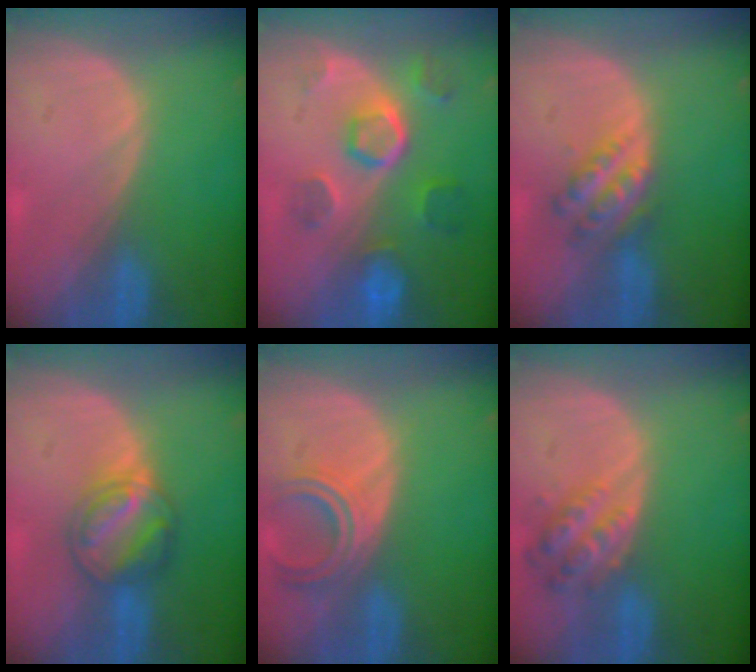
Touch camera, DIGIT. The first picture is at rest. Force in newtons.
{"total": 8.6, "press": 7.7, "slide": 3.9}
{"total": 5.7, "press": 5.0, "slide": 2.6}
{"total": 6.1, "press": 6.0, "slide": 0.8}
{"total": 5.5, "press": 5.1, "slide": 2.1}
{"total": 6.0, "press": 5.6, "slide": 2.3}